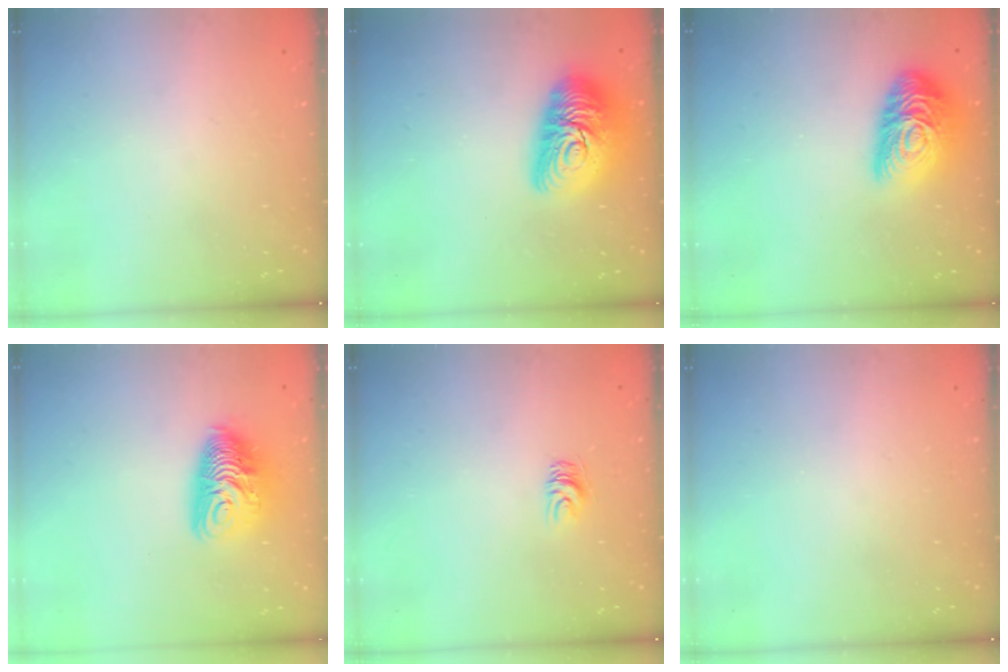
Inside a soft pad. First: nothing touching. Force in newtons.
{"total": 16.6, "press": 16.6, "slide": 1.2}
{"total": 16.7, "press": 16.7, "slide": 1.4}
{"total": 10.6, "press": 10.6, "slide": 0.8}
{"total": 5.0, "press": 4.9, "slide": 0.4}
{"total": 0.0}